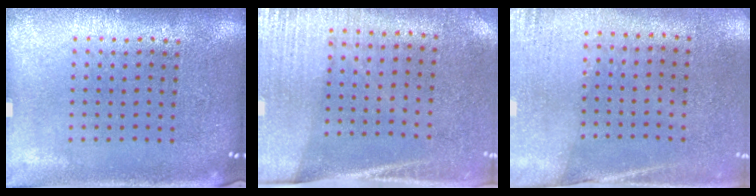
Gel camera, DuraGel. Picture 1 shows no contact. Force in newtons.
{"total": 2.8, "press": 2.5, "slide": 1.3}
{"total": 2.6, "press": 2.3, "slide": 1.3}